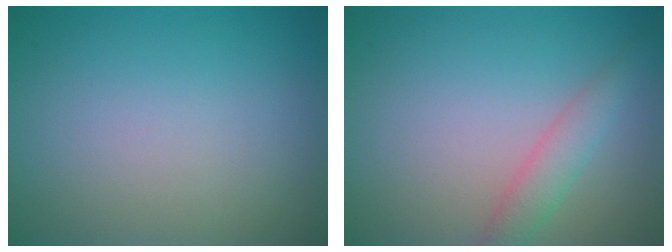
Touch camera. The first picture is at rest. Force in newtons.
{"total": 2.4, "press": 2.4, "slide": 0.1}